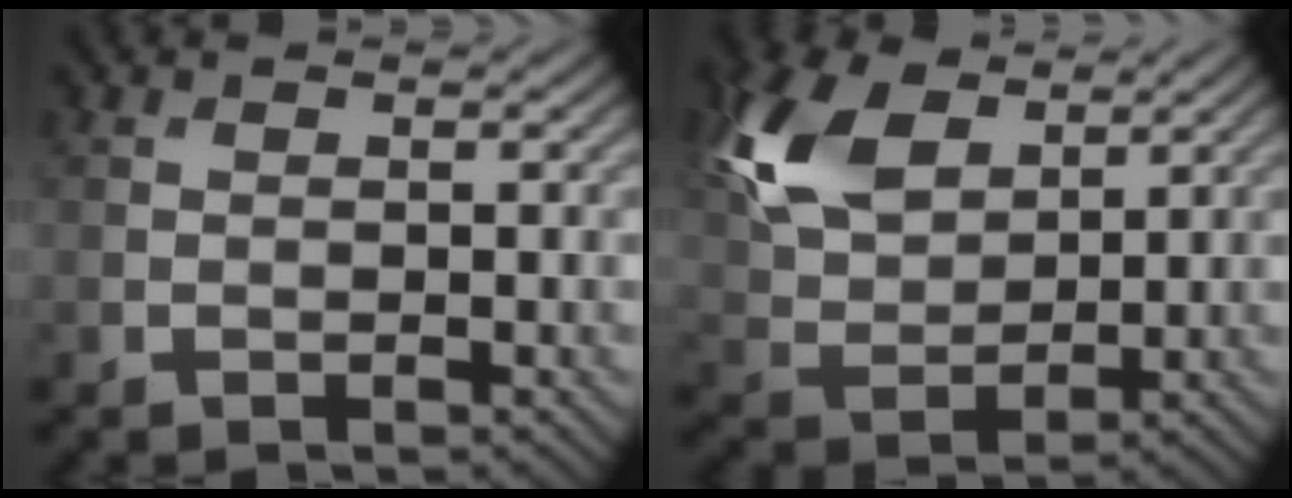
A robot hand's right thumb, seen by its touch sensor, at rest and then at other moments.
{"total": 11.3, "force": [5.2, 6.7, 7.5], "torque": [-0.204, 0.020, 0.106]}